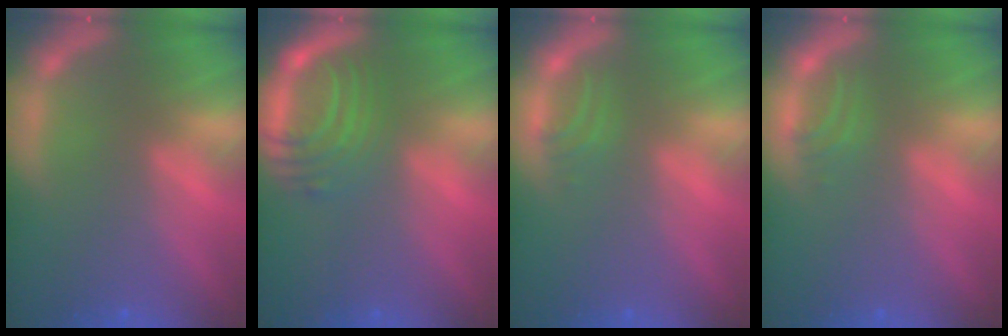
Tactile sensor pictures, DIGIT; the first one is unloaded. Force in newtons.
{"total": 6.1}
{"total": 1.5}
{"total": 1.5}